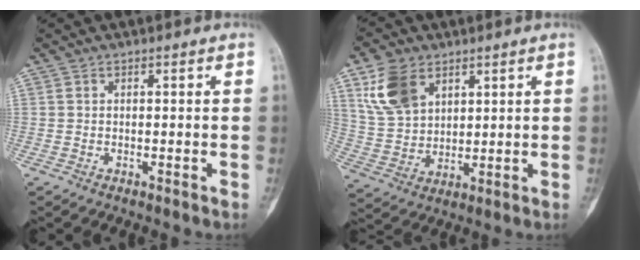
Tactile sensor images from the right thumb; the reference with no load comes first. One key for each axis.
{"total": 11.0, "fx": 5.4, "fy": 7.4, "fz": 6.1, "tx": -0.103, "ty": -0.017, "tz": 0.118}